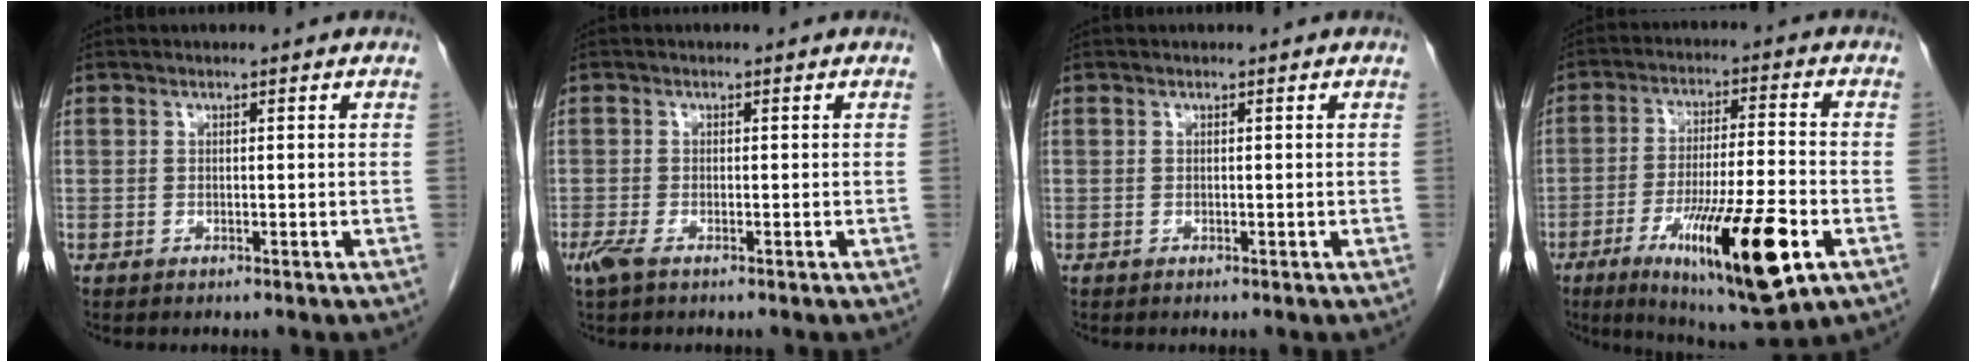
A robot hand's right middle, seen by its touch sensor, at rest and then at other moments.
{"total": 2.2, "force": [-1.3, 0.6, 1.6], "torque": [-0.042, -0.006, -0.026]}
{"total": 0.0}
{"total": 17.4, "force": [-7.2, 2.0, 15.8], "torque": [-0.258, -0.028, -0.108]}